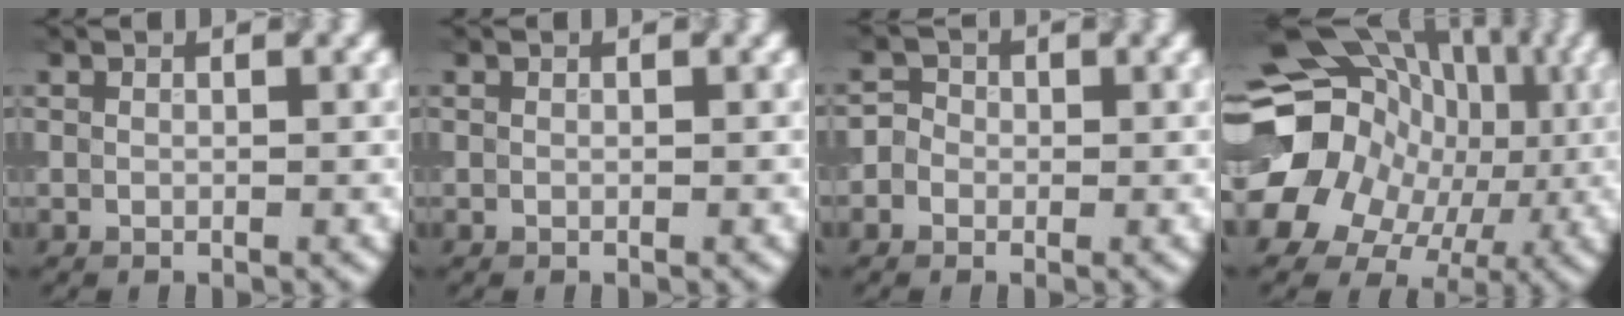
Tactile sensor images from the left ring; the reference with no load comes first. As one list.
[{"total": 0.0}, {"total": 2.2, "force": [-0.1, 2.1, 0.7], "torque": [0.008, 0.008, -0.028]}, {"total": 16.6, "force": [0.4, 14.1, 8.9], "torque": [-0.156, -0.005, -0.003]}]